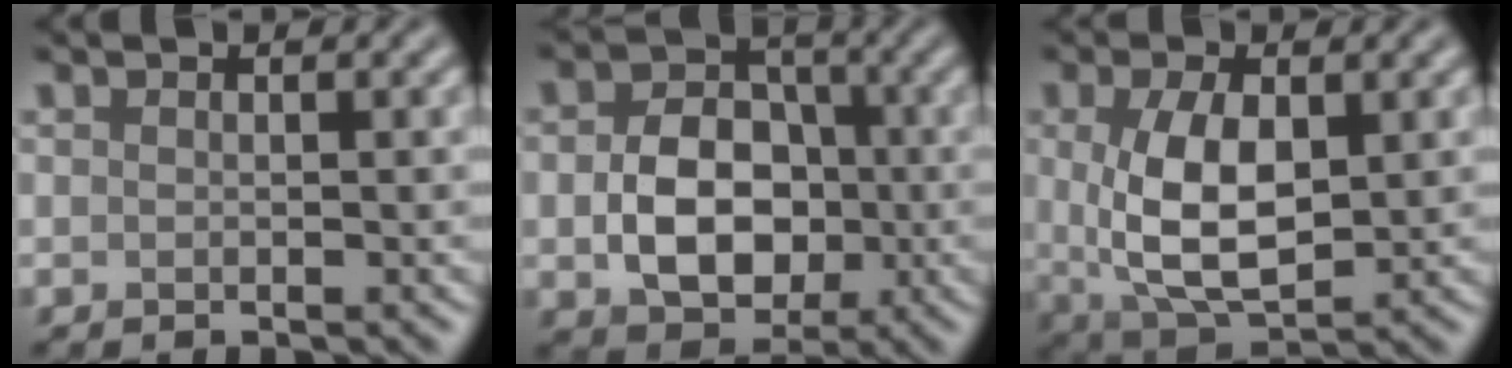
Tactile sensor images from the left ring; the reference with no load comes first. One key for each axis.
{"total": 7.2, "fx": -0.9, "fy": 5.4, "fz": 4.6, "tx": -0.084, "ty": -0.006, "tz": -0.011}
{"total": 7.1, "fx": 0.5, "fy": 3.5, "fz": 6.1, "tx": -0.130, "ty": -0.005, "tz": 0.015}